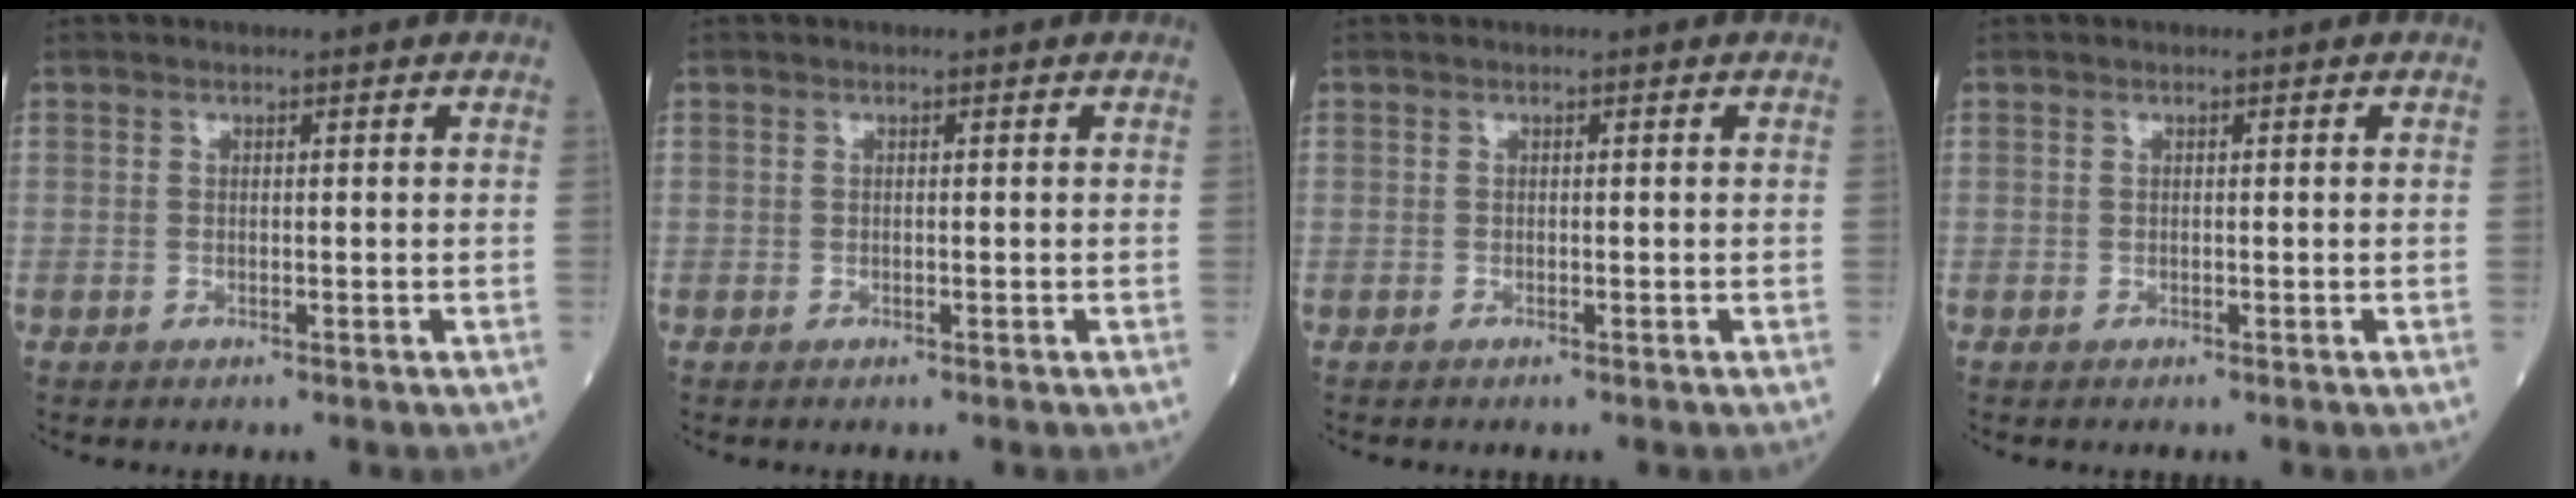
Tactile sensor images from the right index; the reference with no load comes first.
{"total": 0.0}
{"total": 0.0}
{"total": 0.0}